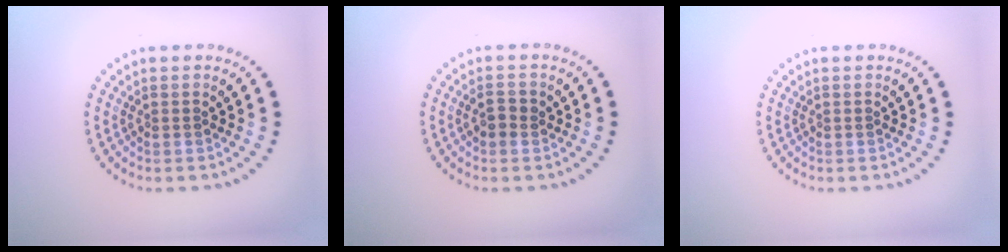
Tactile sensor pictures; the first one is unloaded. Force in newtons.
{"total": 1.5, "press": 1.5, "slide": 0.3}
{"total": 0.0}